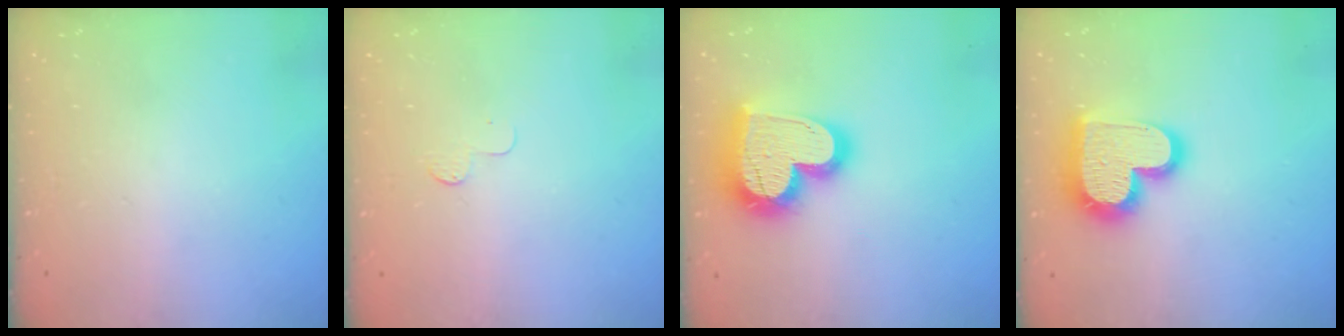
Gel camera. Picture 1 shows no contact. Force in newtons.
{"total": 4.2, "press": 4.2, "slide": 0.4}
{"total": 22.6, "press": 22.5, "slide": 1.8}
{"total": 18.9, "press": 18.9, "slide": 1.3}